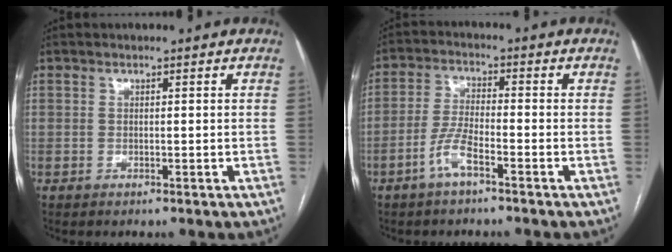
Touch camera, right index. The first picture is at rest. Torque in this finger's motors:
{"motor_torque": [0.75, -0.35, 0.13, 0.03]}